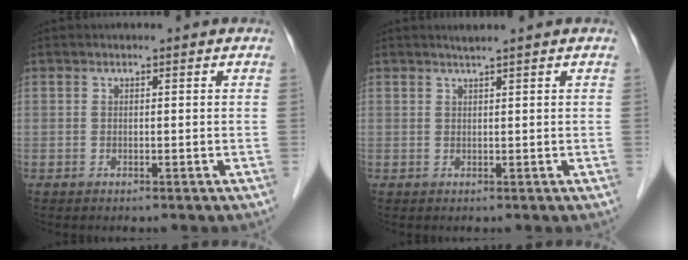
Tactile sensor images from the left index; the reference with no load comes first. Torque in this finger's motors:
{"motor_torque": [-0.62, -0.59, -0.40, 0.00]}